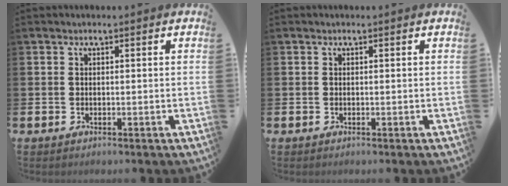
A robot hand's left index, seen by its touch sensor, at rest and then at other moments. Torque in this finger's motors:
{"motor_torque": [0.00, 0.00, 0.00, 0.00]}